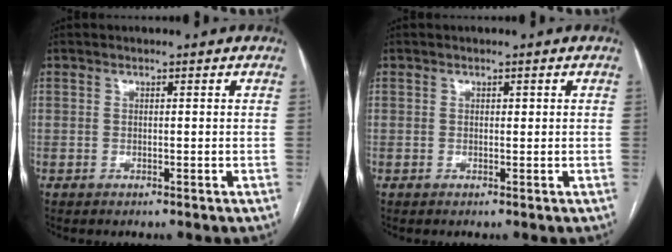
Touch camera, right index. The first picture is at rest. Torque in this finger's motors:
{"motor_torque": [0.18, 0.06, -0.01, 0.01]}